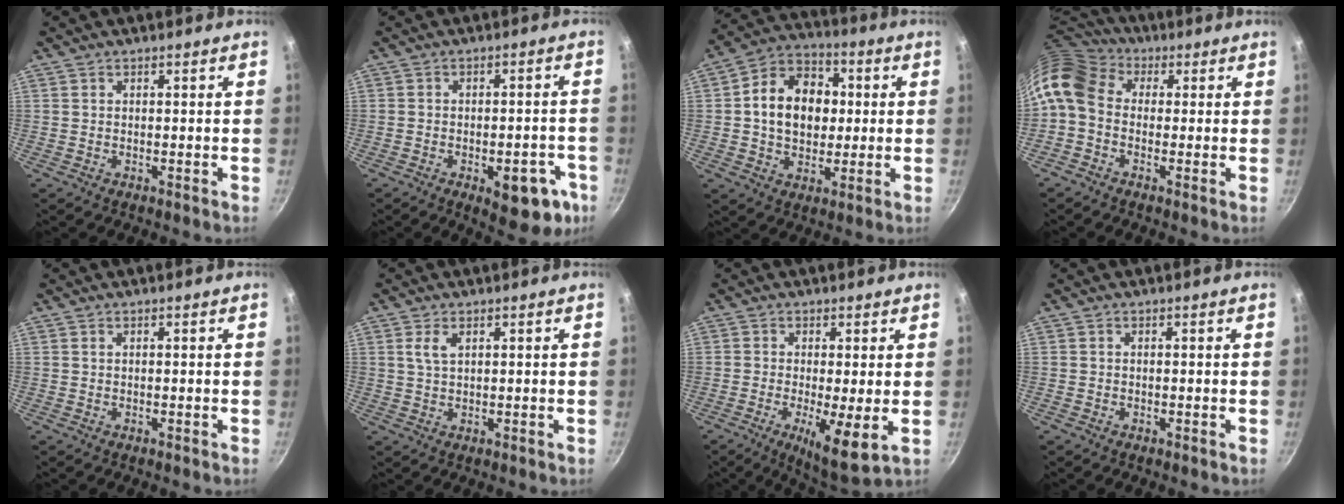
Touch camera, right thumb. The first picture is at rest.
{"total": 11.5, "force": [-4.8, 5.5, 8.9], "torque": [-0.066, 0.022, -0.052]}
{"total": 14.5, "force": [1.2, 11.1, 9.3], "torque": [-0.119, 0.020, 0.008]}
{"total": 11.6, "force": [0.8, 8.9, 7.4], "torque": [-0.150, 0.032, -0.006]}
{"total": 0.0}
{"total": 3.0, "force": [1.2, 1.5, 2.3], "torque": [-0.043, -0.003, 0.024]}
{"total": 8.5, "force": [-1.4, 1.9, 8.2], "torque": [-0.132, -0.017, -0.015]}
{"total": 0.0}